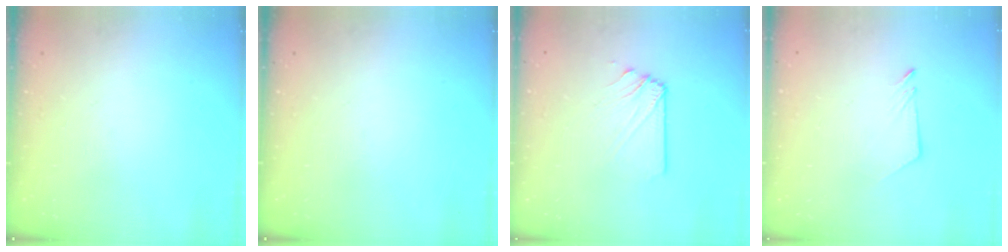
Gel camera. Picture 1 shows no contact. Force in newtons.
{"total": 0.0}
{"total": 2.9, "press": 2.8, "slide": 0.5}
{"total": 2.6, "press": 2.6, "slide": 0.3}